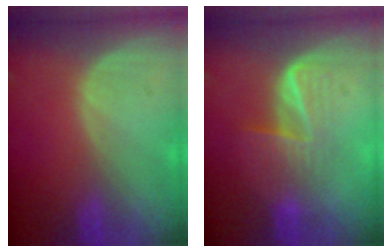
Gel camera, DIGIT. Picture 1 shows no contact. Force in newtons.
{"total": 7.0, "press": 5.7, "slide": 4.0}